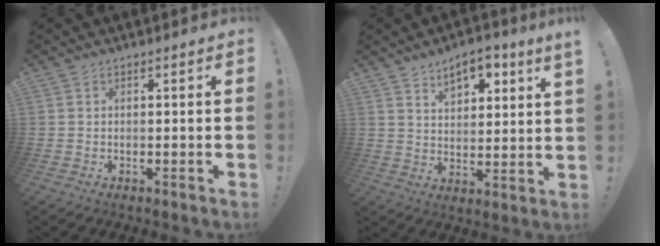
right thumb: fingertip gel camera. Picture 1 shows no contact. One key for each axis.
{"total": 8.0, "fx": 5.6, "fy": 2.9, "fz": 4.9, "tx": -0.067, "ty": -0.026, "tz": 0.097}